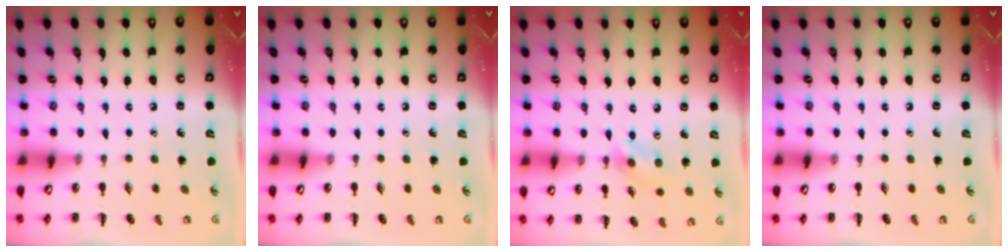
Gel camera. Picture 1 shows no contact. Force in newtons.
{"total": 0.0}
{"total": 2.8, "press": 2.7, "slide": 0.6}
{"total": 0.0}